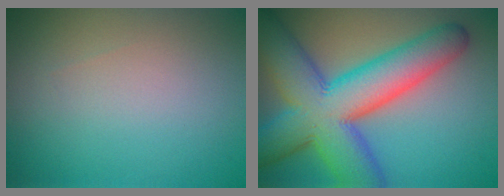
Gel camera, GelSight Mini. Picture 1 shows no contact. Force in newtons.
{"total": 12.7, "press": 12.7, "slide": 0.2}